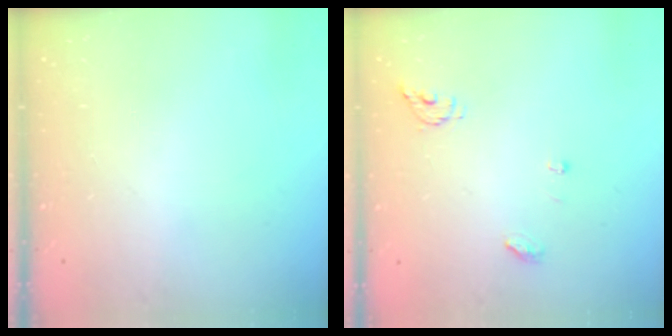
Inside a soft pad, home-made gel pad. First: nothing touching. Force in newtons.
{"total": 5.2, "press": 5.2, "slide": 0.0}